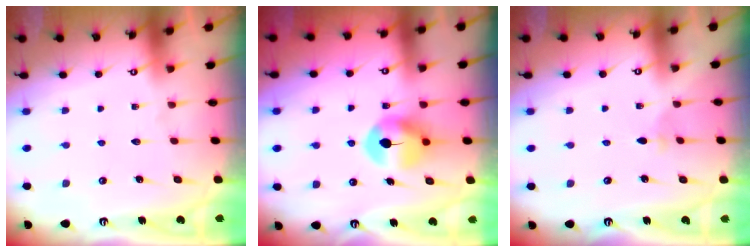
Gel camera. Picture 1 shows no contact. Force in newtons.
{"total": 8.3, "press": 8.2, "slide": 1.2}
{"total": 2.0, "press": 1.9, "slide": 0.5}